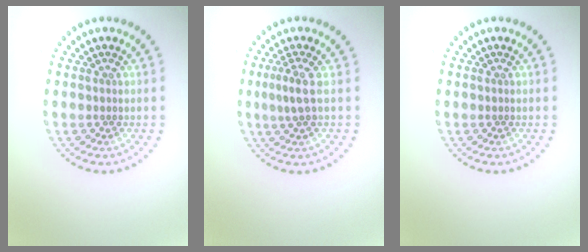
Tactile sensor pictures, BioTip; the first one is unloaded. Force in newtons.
{"total": 1.8, "press": 1.3, "slide": 1.1}
{"total": 0.0}